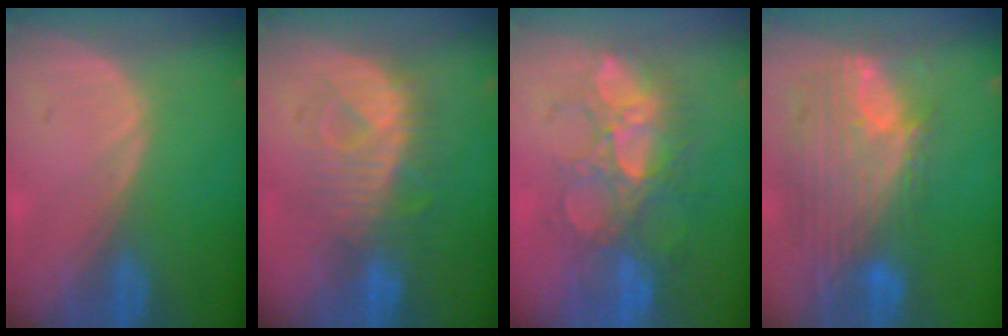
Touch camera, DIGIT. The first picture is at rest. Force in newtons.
{"total": 8.2, "press": 8.0, "slide": 1.5}
{"total": 9.4, "press": 9.2, "slide": 2.1}
{"total": 12.1, "press": 10.2, "slide": 6.5}